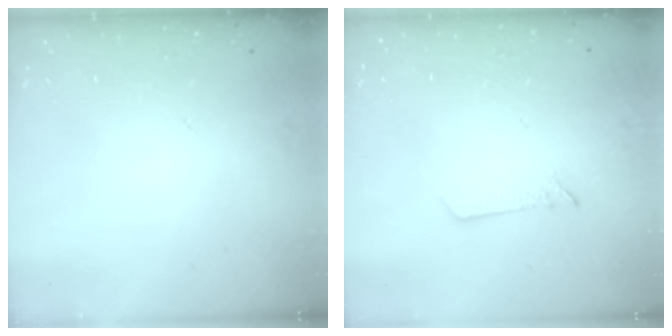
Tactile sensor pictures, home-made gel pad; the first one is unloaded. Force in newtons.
{"total": 2.5, "press": 2.5, "slide": 0.2}